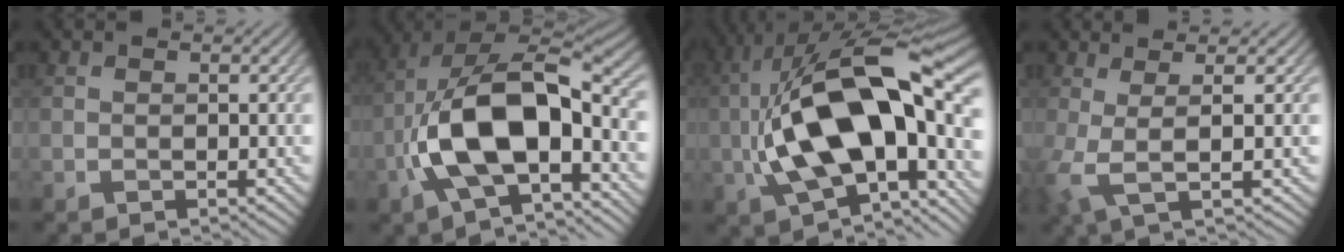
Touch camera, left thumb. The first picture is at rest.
{"total": 14.8, "force": [-3.9, 7.3, 12.3], "torque": [-0.229, -0.006, -0.080]}
{"total": 19.2, "force": [-1.8, 9.4, 16.7], "torque": [-0.308, 0.016, -0.035]}
{"total": 4.5, "force": [0.1, 0.8, 4.5], "torque": [-0.093, 0.004, -0.003]}